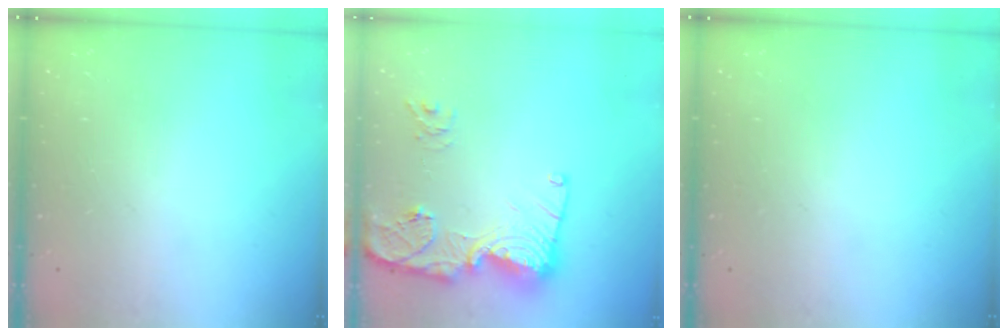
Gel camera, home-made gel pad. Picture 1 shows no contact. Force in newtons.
{"total": 17.1, "press": 17.0, "slide": 1.9}
{"total": 0.0}